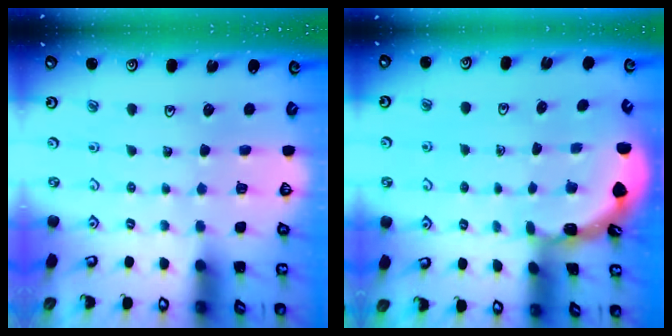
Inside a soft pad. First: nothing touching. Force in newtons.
{"total": 1.8, "press": 1.8, "slide": 0.1}